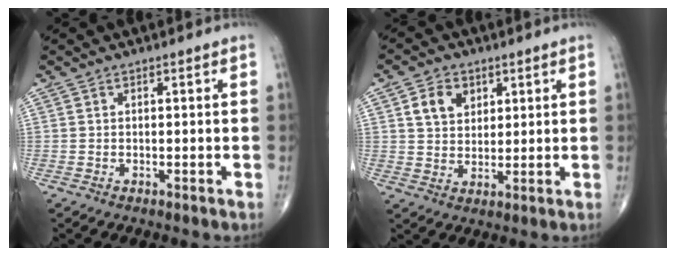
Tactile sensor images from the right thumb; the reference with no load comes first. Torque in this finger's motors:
{"motor_torque": [-0.56, 0.81, 0.35, 0.60, 0.11]}